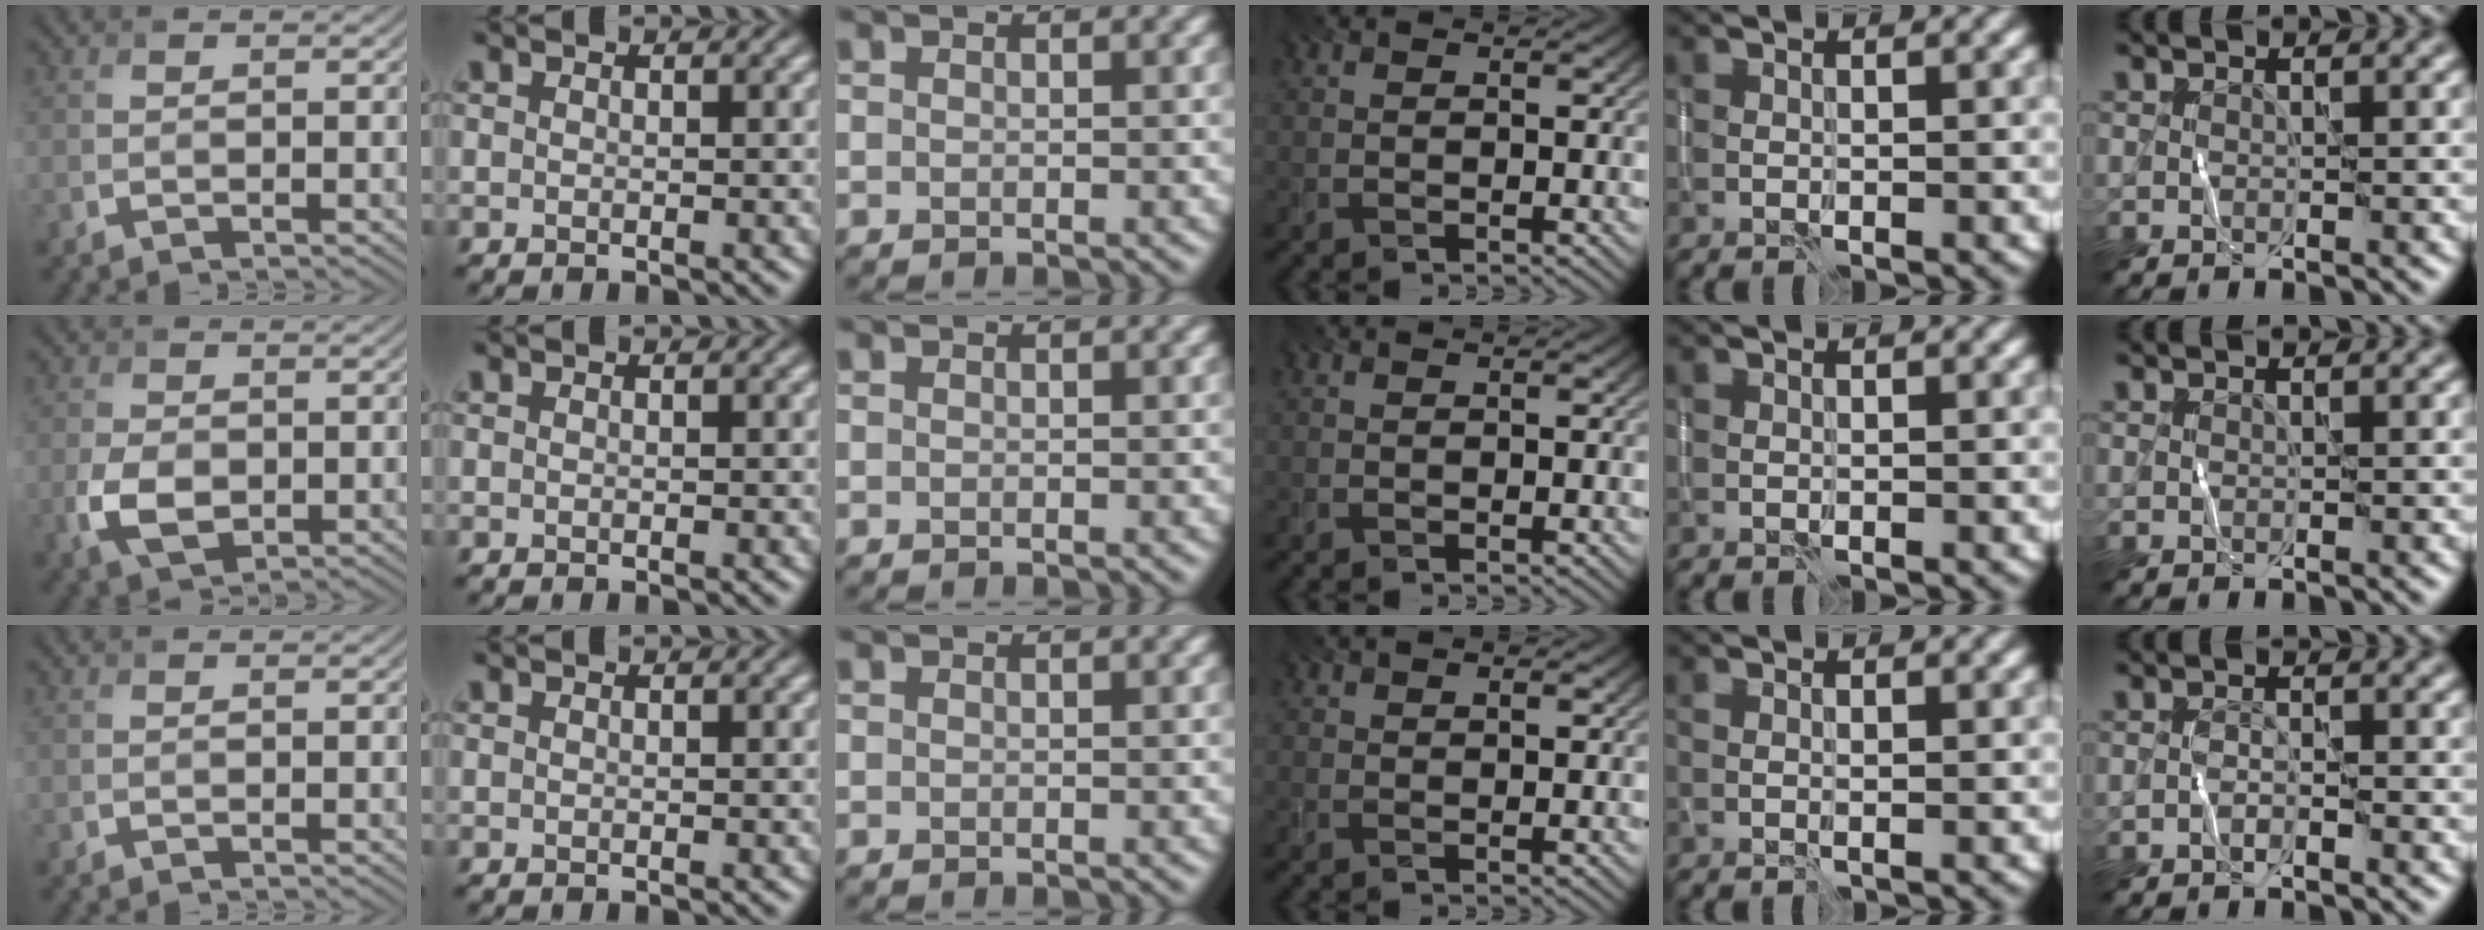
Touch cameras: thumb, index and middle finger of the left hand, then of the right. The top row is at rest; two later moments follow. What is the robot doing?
{"motion": "wipe", "object": "whiteboard"}